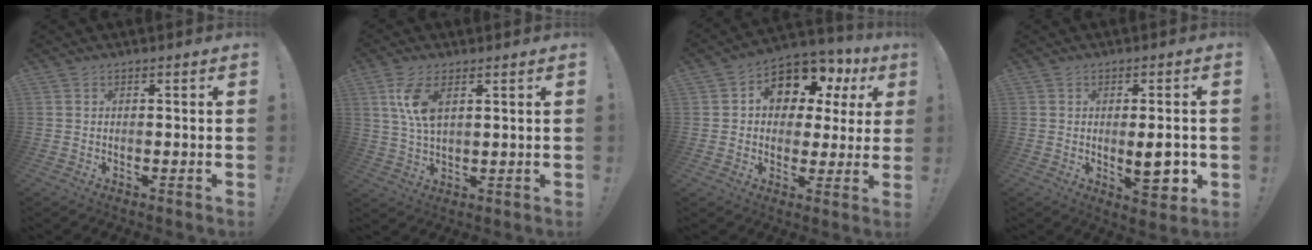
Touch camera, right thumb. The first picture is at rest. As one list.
[{"total": 8.3, "force": [3.2, 3.5, 6.8], "torque": [-0.132, -0.010, 0.054]}, {"total": 10.6, "force": [5.7, 7.1, 5.5], "torque": [-0.085, -0.045, 0.100]}, {"total": 9.2, "force": [-1.0, 3.2, 8.6], "torque": [-0.104, -0.005, -0.009]}]